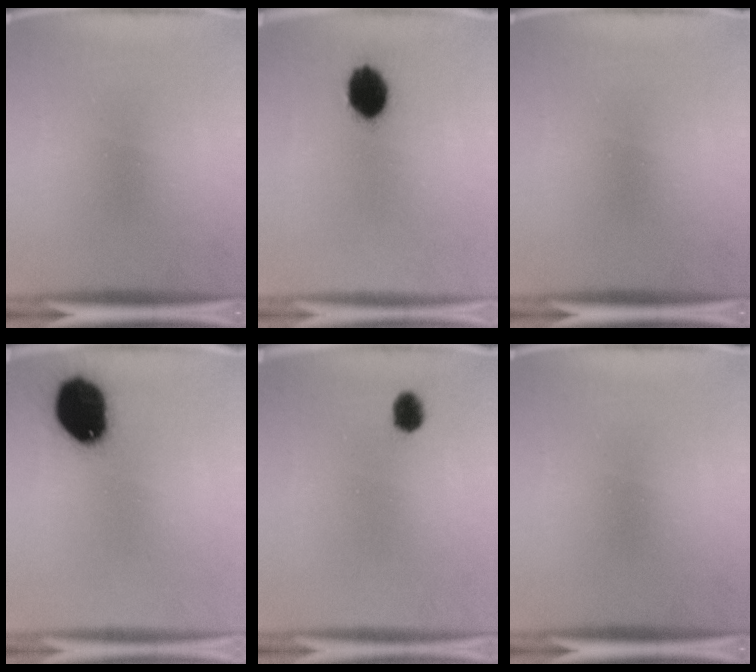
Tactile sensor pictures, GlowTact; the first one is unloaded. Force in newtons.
{"total": 9.5}
{"total": 0.0}
{"total": 17.2}
{"total": 3.1}
{"total": 0.0}